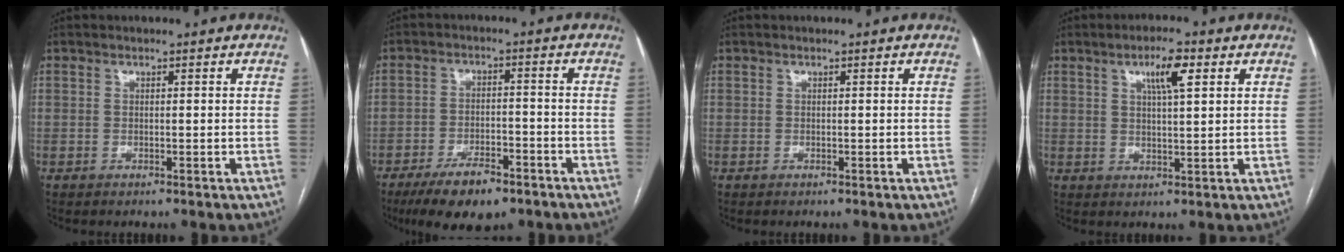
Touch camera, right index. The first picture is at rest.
{"total": 9.3, "force": [-6.5, 3.3, 5.8], "torque": [-0.098, -0.008, -0.107]}
{"total": 0.0}
{"total": 5.6, "force": [2.6, 0.9, 4.9], "torque": [-0.086, 0.005, 0.042]}